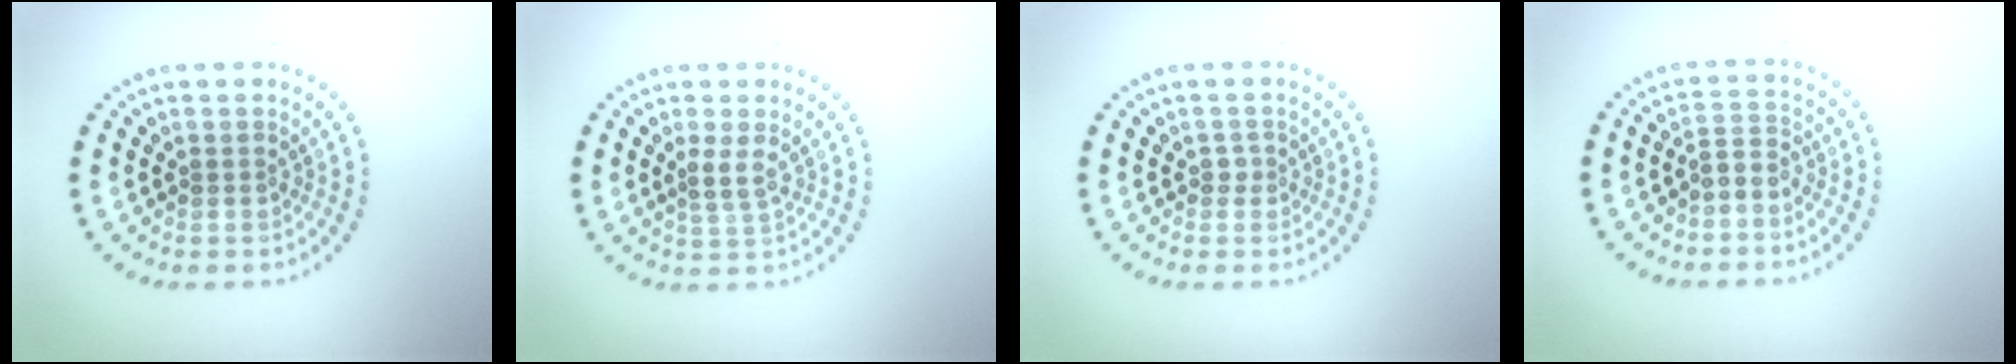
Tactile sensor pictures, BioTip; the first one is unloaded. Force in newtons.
{"total": 1.6, "press": 1.2, "slide": 1.0}
{"total": 0.8, "press": 0.5, "slide": 0.6}
{"total": 2.0, "press": 1.5, "slide": 1.4}